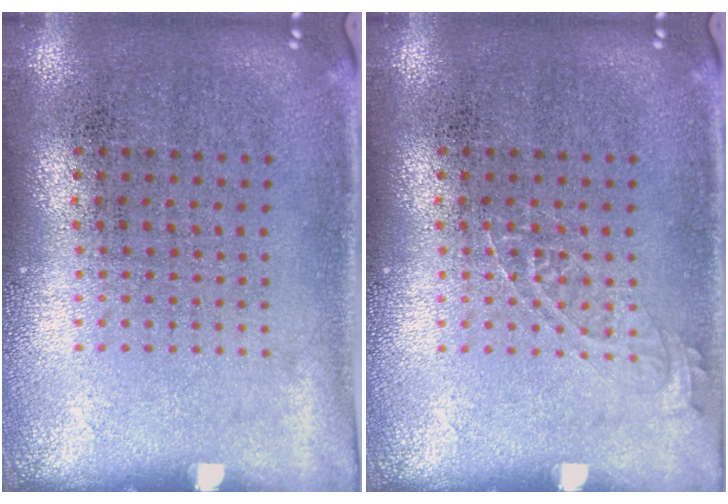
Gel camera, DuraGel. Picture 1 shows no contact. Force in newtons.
{"total": 1.0, "press": 1.0, "slide": 0.1}